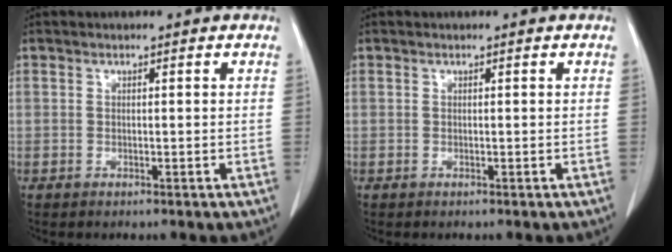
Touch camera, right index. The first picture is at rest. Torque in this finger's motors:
{"motor_torque": [0.00, 0.00, 0.00, 0.00]}